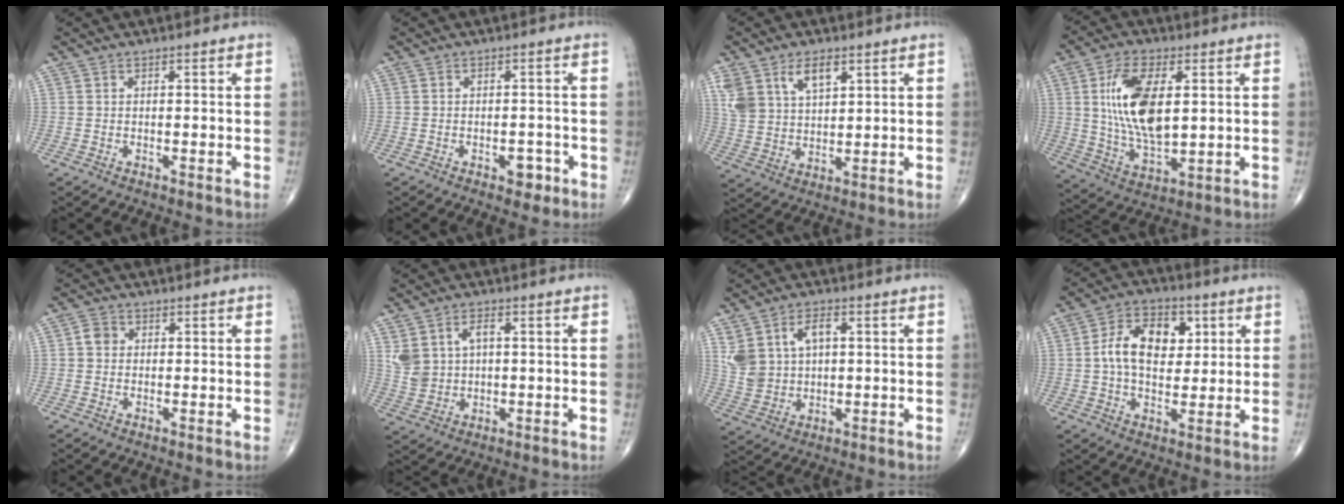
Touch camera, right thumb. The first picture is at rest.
{"total": 3.0, "force": [-1.5, 1.7, 1.9], "torque": [-0.012, 0.008, -0.016]}
{"total": 9.2, "force": [4.9, 5.0, 6.0], "torque": [-0.108, -0.012, 0.102]}
{"total": 15.5, "force": [2.9, 7.5, 13.3], "torque": [-0.247, -0.017, 0.060]}
{"total": 2.4, "force": [0.2, 2.1, 1.0], "torque": [-0.009, 0.005, 0.000]}
{"total": 6.8, "force": [1.8, 4.6, 4.7], "torque": [-0.081, -0.001, 0.042]}
{"total": 9.1, "force": [2.7, 6.0, 6.2], "torque": [-0.106, -0.001, 0.061]}
{"total": 12.3, "force": [2.2, 8.1, 9.1], "torque": [-0.126, 0.007, 0.031]}